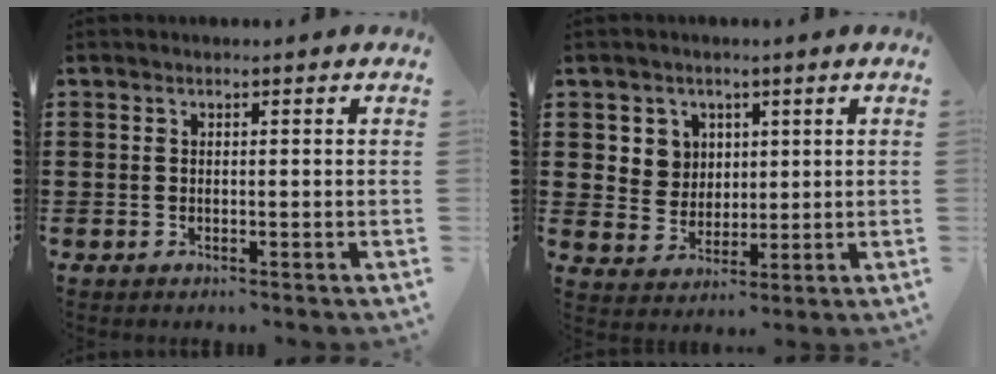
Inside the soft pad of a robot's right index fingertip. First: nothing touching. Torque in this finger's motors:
{"motor_torque": [0.33, -0.32, 0.23, 0.01]}